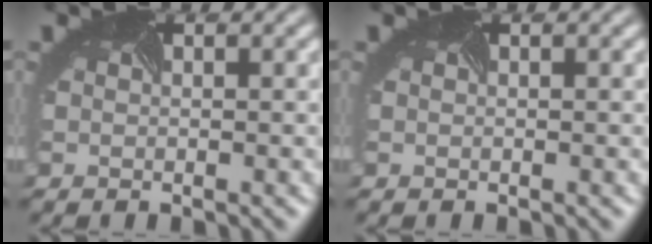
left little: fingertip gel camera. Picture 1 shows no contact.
{"total": 0.0}